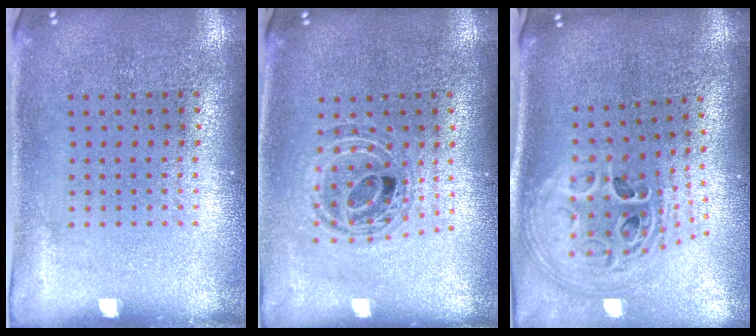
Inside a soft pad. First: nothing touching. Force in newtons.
{"total": 0.9, "press": 0.9, "slide": 0.1}
{"total": 2.9, "press": 2.0, "slide": 2.1}